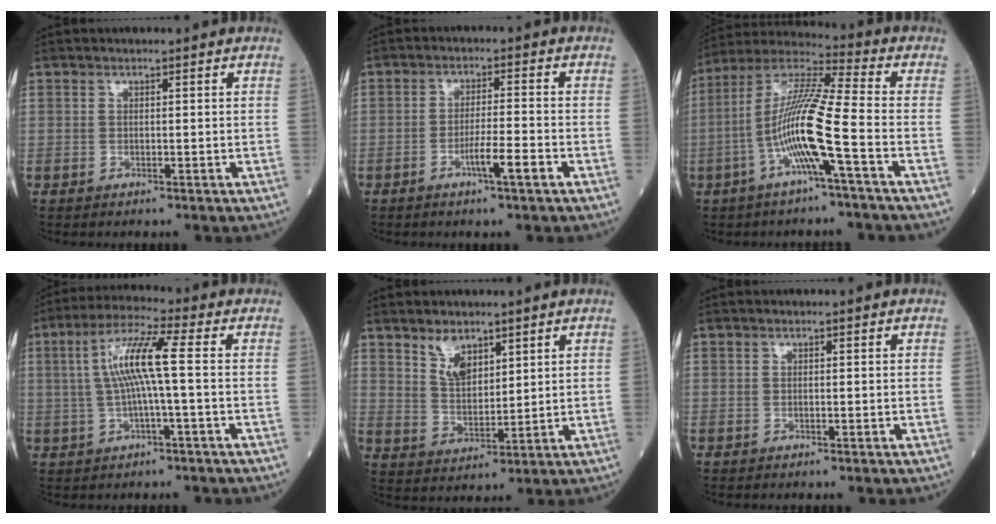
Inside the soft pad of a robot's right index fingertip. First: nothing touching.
{"total": 6.1, "force": [-3.0, -0.1, 5.3], "torque": [-0.092, -0.004, -0.055]}
{"total": 13.2, "force": [-4.0, -0.4, 12.5], "torque": [-0.251, 0.008, -0.087]}
{"total": 8.7, "force": [0.6, 0.1, 8.6], "torque": [-0.171, 0.020, 0.008]}
{"total": 5.4, "force": [3.6, 2.7, 3.0], "torque": [-0.063, -0.001, 0.077]}
{"total": 0.0}